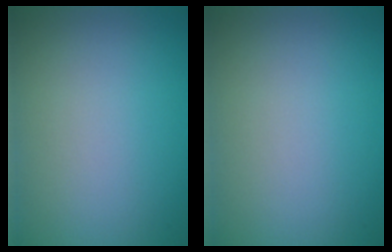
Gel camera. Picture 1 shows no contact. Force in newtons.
{"total": 0.0}